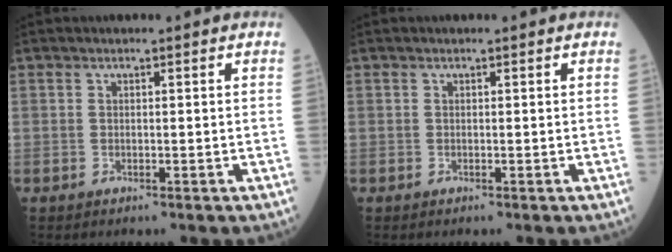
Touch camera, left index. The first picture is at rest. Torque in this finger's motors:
{"motor_torque": [0.05, 0.05, 0.00, 0.01]}